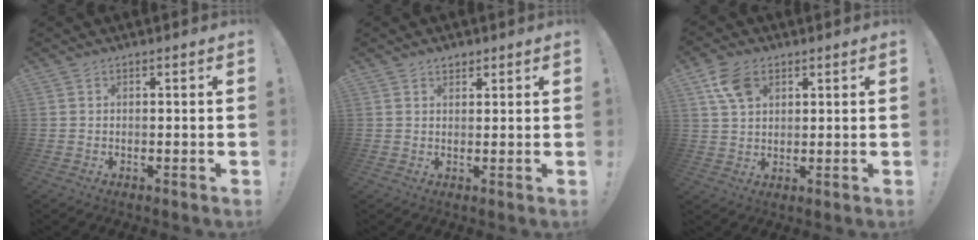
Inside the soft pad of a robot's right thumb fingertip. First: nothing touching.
{"total": 2.0, "force": [1.6, 1.2, 0.4], "torque": [0.003, -0.010, 0.027]}
{"total": 8.0, "force": [3.9, 5.1, 4.8], "torque": [-0.076, -0.005, 0.076]}